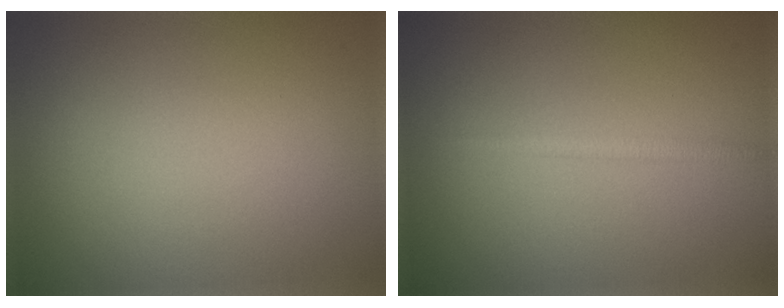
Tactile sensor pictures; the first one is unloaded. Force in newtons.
{"total": 1.2, "press": 1.2, "slide": 0.1}